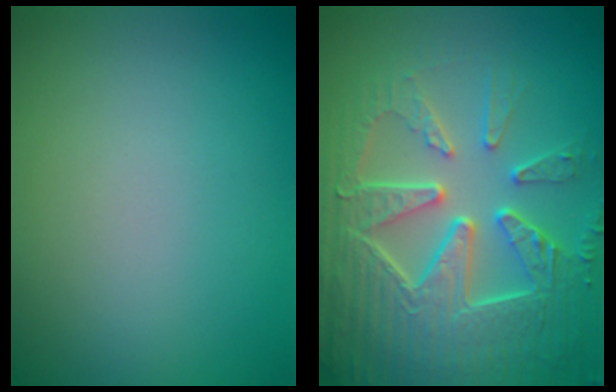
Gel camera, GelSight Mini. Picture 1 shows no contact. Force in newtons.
{"total": 9.8, "press": 6.6, "slide": 7.3}